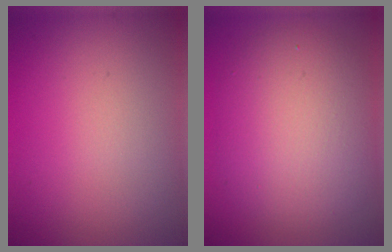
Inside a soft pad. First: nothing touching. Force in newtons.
{"total": 7.4, "press": 7.4, "slide": 0.3}